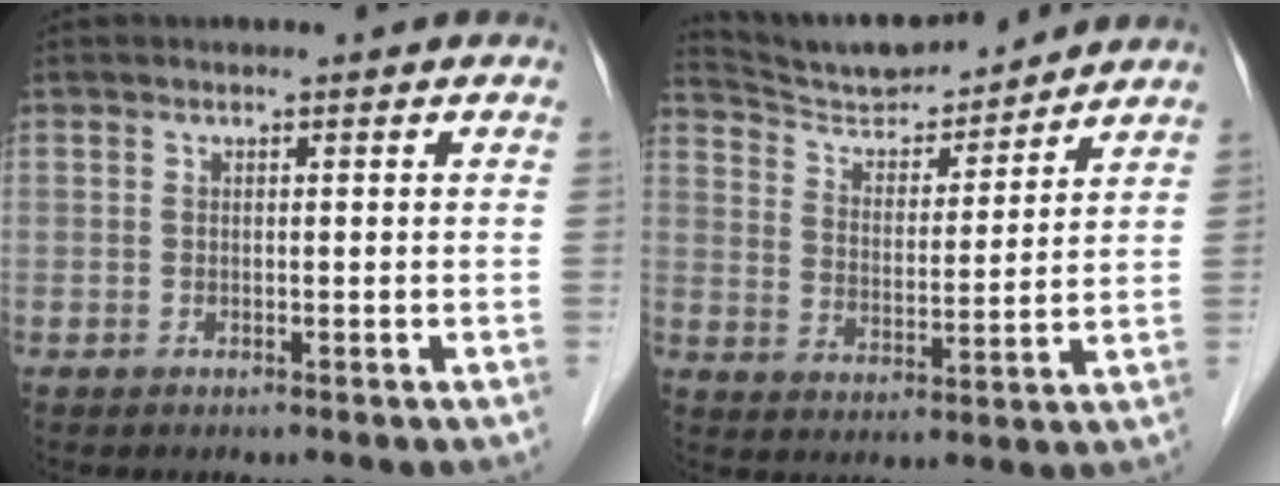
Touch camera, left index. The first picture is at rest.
{"total": 12.1, "force": [11.8, 1.3, 2.6], "torque": [-0.053, 0.009, 0.205]}